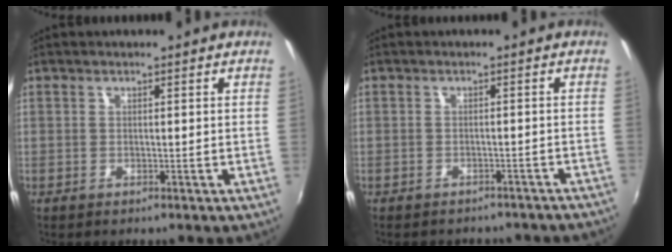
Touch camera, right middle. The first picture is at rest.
{"total": 9.8, "force": [-8.7, 3.3, 3.1], "torque": [-0.070, -0.009, -0.100]}